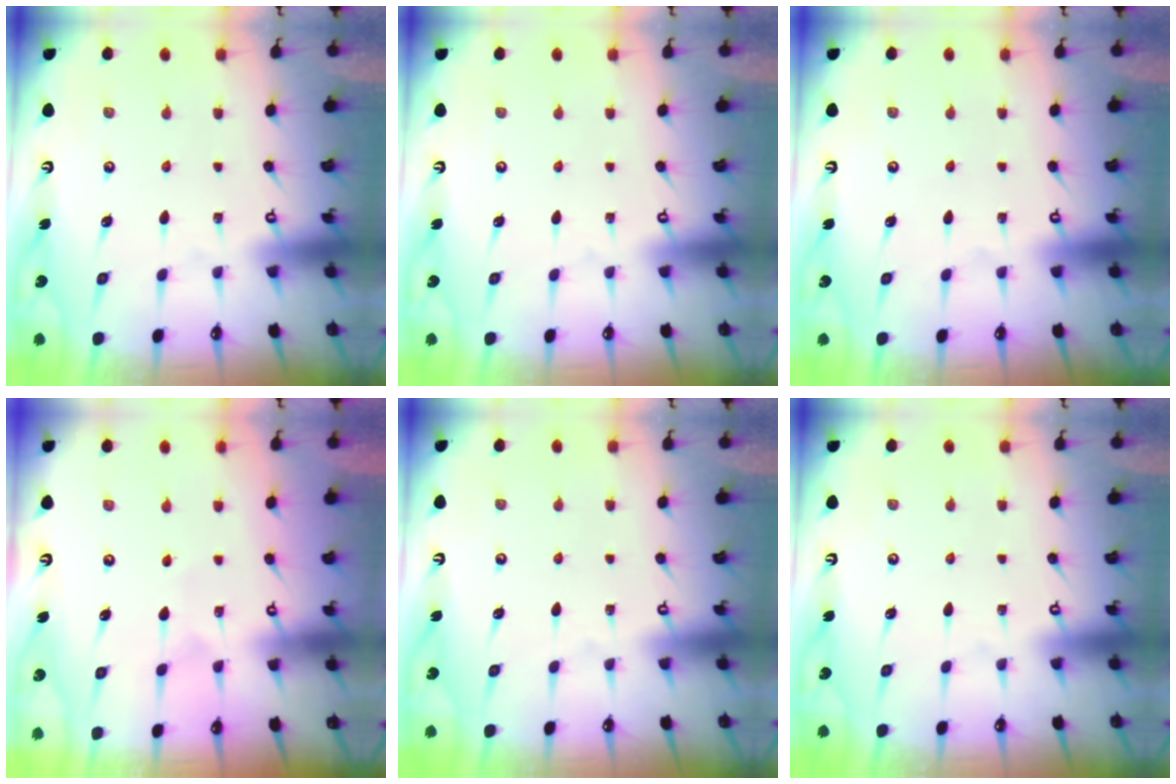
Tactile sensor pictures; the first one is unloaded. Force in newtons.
{"total": 0.0}
{"total": 0.0}
{"total": 4.6, "press": 4.5, "slide": 0.9}
{"total": 0.0}
{"total": 0.0}